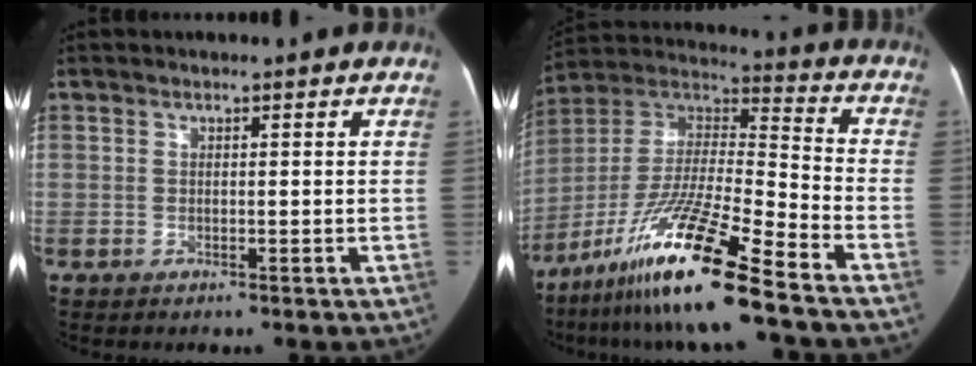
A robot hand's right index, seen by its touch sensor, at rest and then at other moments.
{"total": 18.4, "force": [-12.6, -0.2, 13.4], "torque": [-0.285, -0.024, -0.233]}